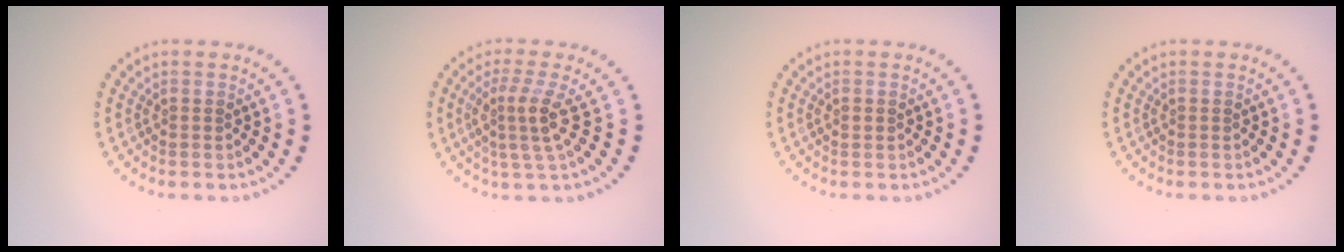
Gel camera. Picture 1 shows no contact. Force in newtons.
{"total": 3.0, "press": 2.2, "slide": 2.0}
{"total": 0.7, "press": 0.7, "slide": 0.1}
{"total": 0.0}